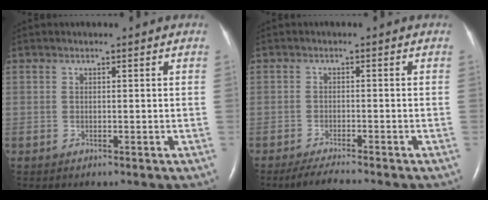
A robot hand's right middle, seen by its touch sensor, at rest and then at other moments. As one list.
[{"total": 3.2, "force": [-2.9, -0.2, 1.4], "torque": [-0.037, -0.016, -0.050]}]